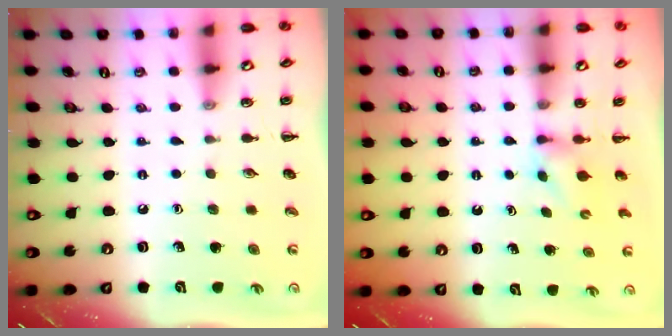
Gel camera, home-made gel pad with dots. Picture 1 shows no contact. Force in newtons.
{"total": 2.5, "press": 2.3, "slide": 0.9}